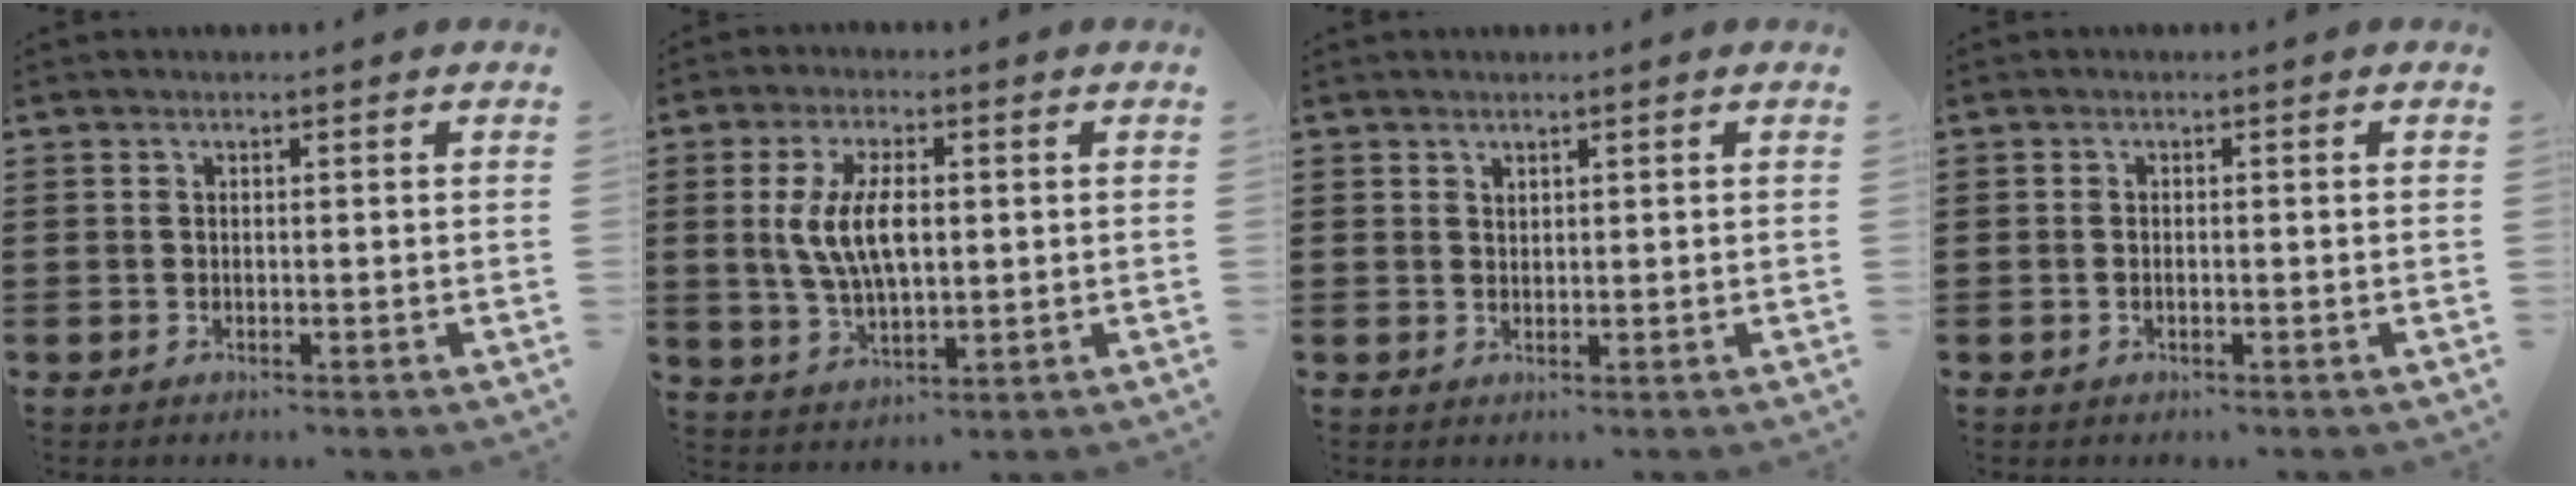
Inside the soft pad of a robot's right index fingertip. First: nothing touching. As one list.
[{"total": 8.0, "force": [0.7, 3.6, 7.2], "torque": [-0.152, 0.007, 0.008]}, {"total": 0.9, "force": [0.8, 0.4, 0.0], "torque": [-0.002, 0.001, 0.016]}, {"total": 0.7, "force": [-0.3, 0.2, 0.6], "torque": [-0.013, -0.005, -0.004]}]